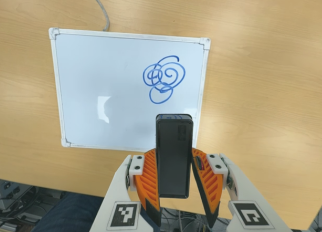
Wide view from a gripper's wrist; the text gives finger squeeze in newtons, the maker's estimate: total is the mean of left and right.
{"total": 5.6, "left": 4.8, "right": 6.4}